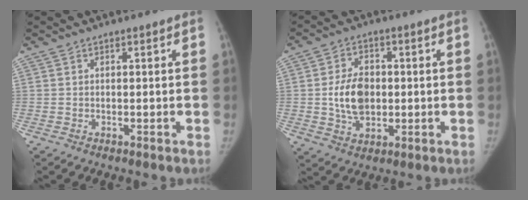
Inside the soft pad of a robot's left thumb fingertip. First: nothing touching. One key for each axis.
{"total": 9.2, "fx": 0.0, "fy": 6.3, "fz": 6.6, "tx": -0.101, "ty": 0.001, "tz": 0.004}